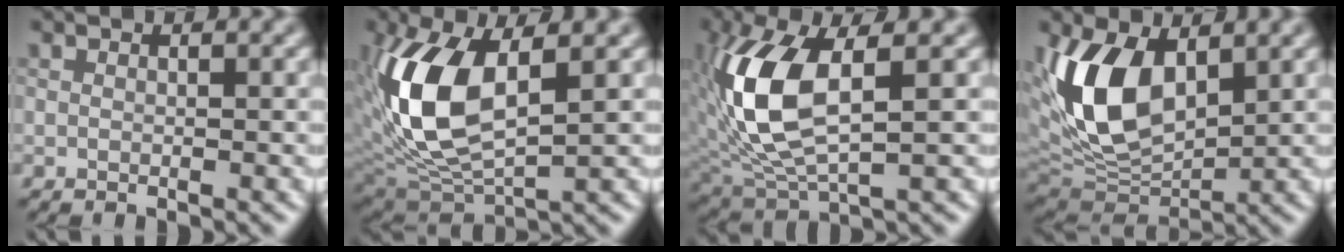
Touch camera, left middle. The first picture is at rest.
{"total": 8.9, "force": [1.1, 4.2, 7.8], "torque": [-0.182, -0.003, 0.032]}
{"total": 8.2, "force": [0.7, 3.6, 7.3], "torque": [-0.175, 0.005, 0.026]}
{"total": 9.0, "force": [1.6, 5.1, 7.2], "torque": [-0.173, 0.002, 0.033]}